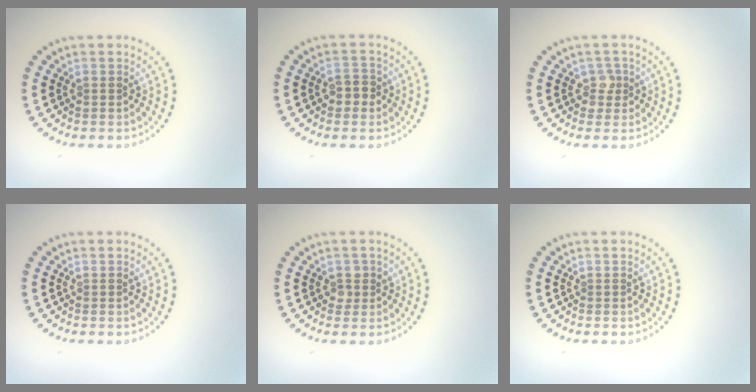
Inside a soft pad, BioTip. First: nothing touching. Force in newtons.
{"total": 1.9, "press": 1.8, "slide": 0.6}
{"total": 1.5, "press": 1.3, "slide": 0.8}
{"total": 0.0}
{"total": 1.2, "press": 1.1, "slide": 0.4}
{"total": 0.0}